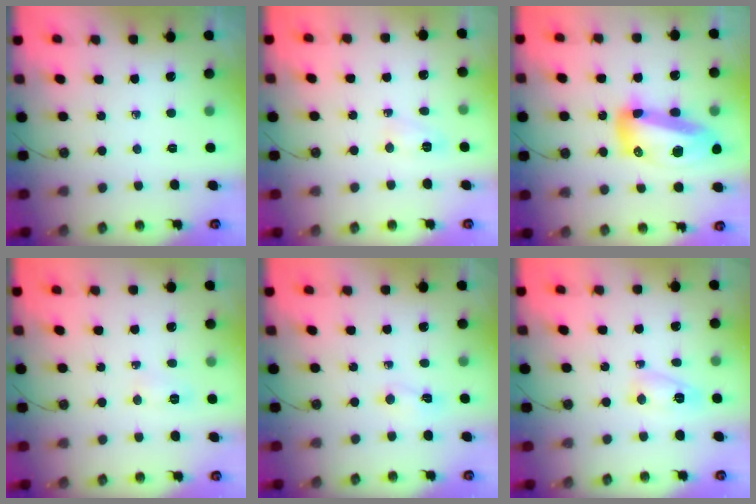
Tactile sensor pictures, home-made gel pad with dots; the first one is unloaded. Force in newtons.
{"total": 3.7, "press": 3.7, "slide": 0.4}
{"total": 18.4, "press": 18.3, "slide": 1.8}
{"total": 5.6, "press": 5.5, "slide": 1.2}
{"total": 2.7, "press": 2.7, "slide": 0.5}
{"total": 4.4, "press": 4.4, "slide": 0.4}